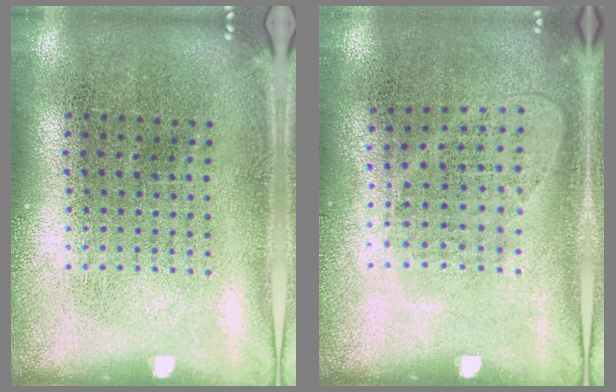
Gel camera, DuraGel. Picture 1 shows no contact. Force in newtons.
{"total": 1.0, "press": 0.9, "slide": 0.5}